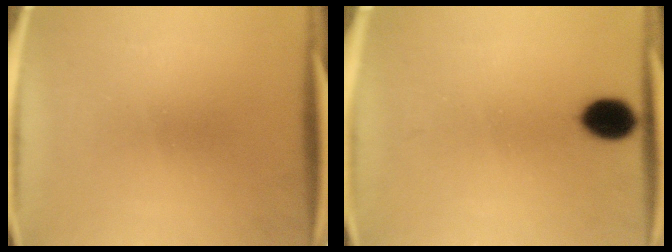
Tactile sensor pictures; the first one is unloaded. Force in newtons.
{"total": 6.3}